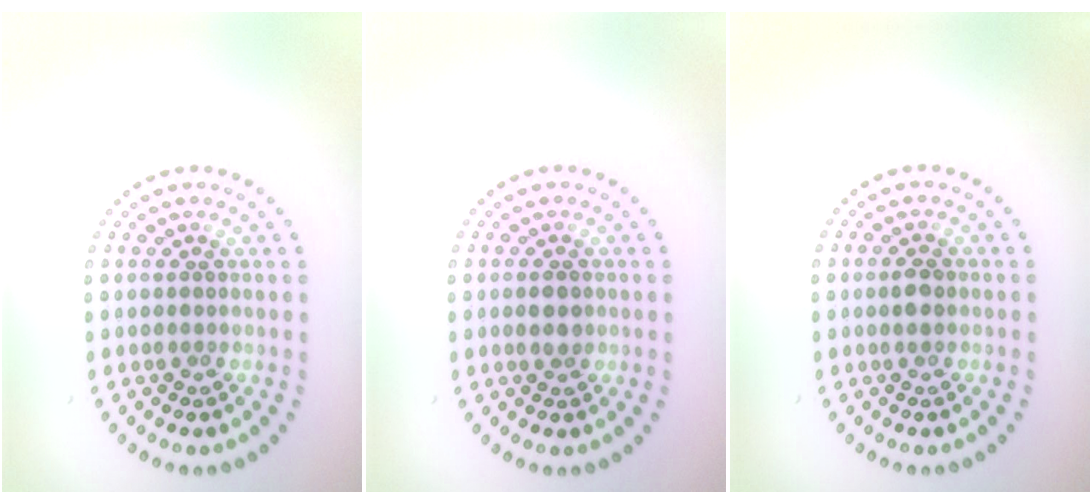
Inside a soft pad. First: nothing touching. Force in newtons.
{"total": 1.8, "press": 1.8, "slide": 0.0}
{"total": 1.4, "press": 1.4, "slide": 0.1}